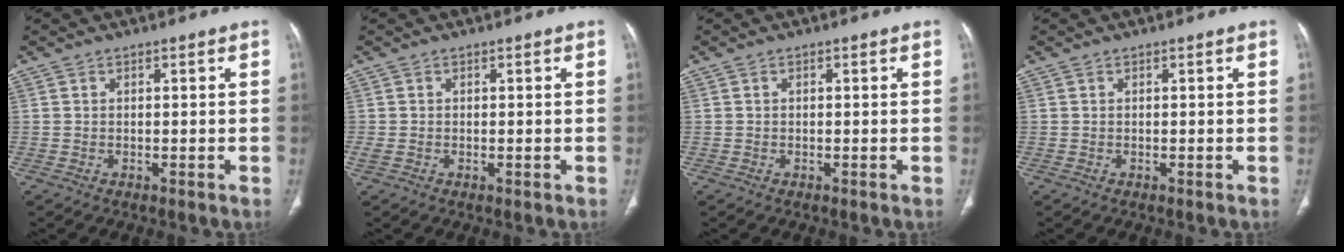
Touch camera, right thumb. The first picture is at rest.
{"total": 1.2, "force": [-0.2, 0.7, 0.9], "torque": [-0.029, -0.001, -0.002]}
{"total": 0.0}
{"total": 0.0}